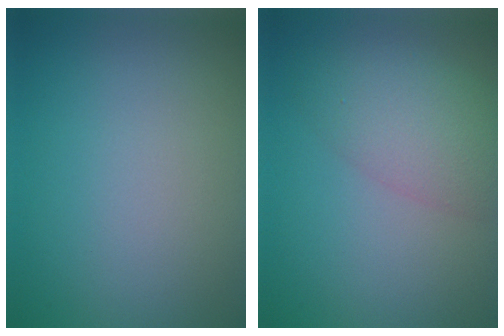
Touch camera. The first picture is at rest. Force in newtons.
{"total": 3.3, "press": 3.3, "slide": 0.4}